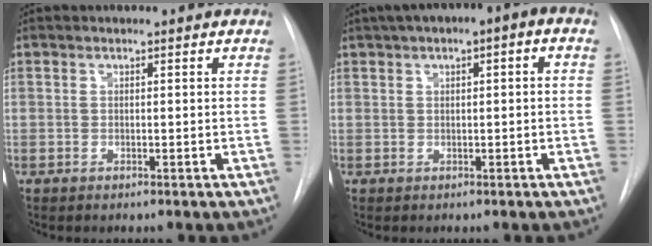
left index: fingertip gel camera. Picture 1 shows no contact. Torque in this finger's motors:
{"motor_torque": [0.23, -1.01, -0.41, 0.03]}